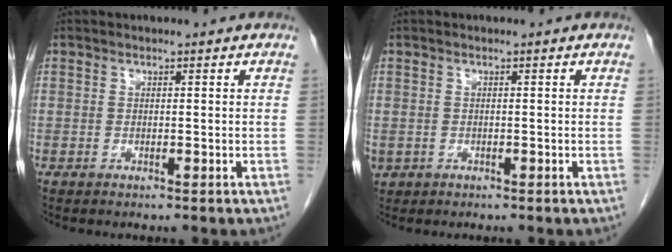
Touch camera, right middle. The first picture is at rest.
{"total": 1.3, "force": [-0.3, 1.2, 0.4], "torque": [-0.012, 0.002, 0.004]}